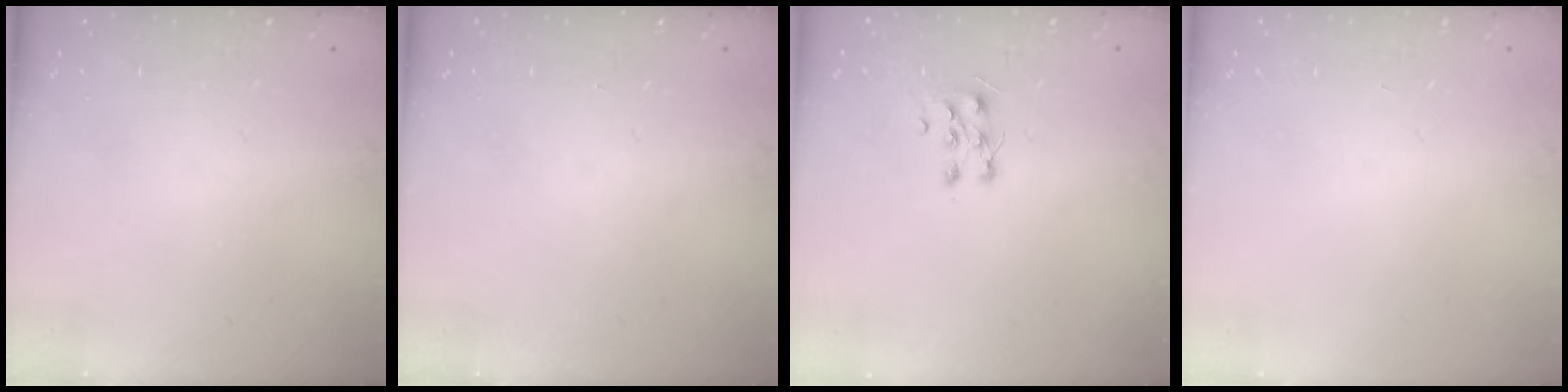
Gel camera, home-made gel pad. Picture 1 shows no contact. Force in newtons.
{"total": 0.0}
{"total": 6.8, "press": 6.7, "slide": 0.6}
{"total": 0.0}